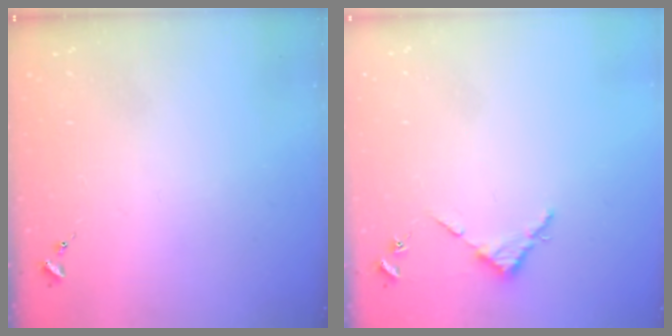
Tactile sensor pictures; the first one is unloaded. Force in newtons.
{"total": 2.7, "press": 2.7, "slide": 0.3}